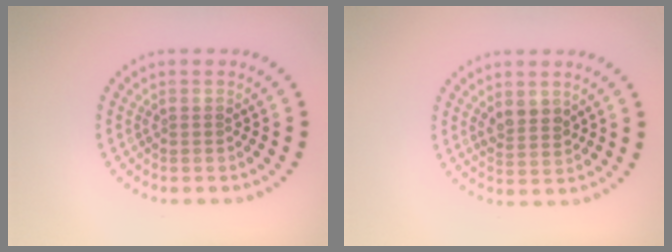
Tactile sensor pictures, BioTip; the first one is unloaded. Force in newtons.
{"total": 2.1, "press": 1.9, "slide": 1.0}